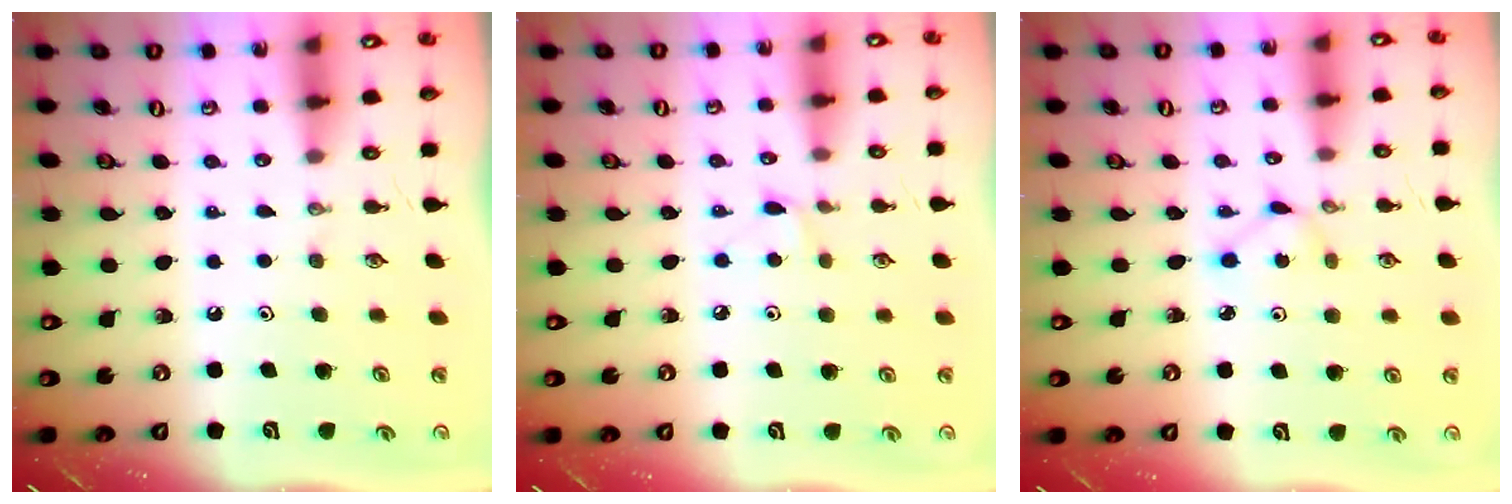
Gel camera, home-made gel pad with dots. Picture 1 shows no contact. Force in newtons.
{"total": 3.8, "press": 3.7, "slide": 0.6}
{"total": 1.8, "press": 1.7, "slide": 0.2}